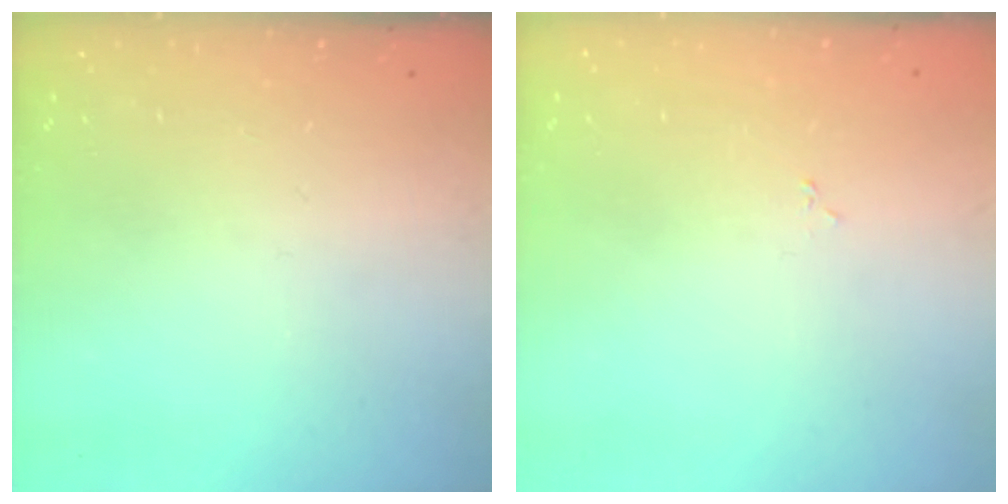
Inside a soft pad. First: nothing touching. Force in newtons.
{"total": 1.9, "press": 1.9, "slide": 0.3}